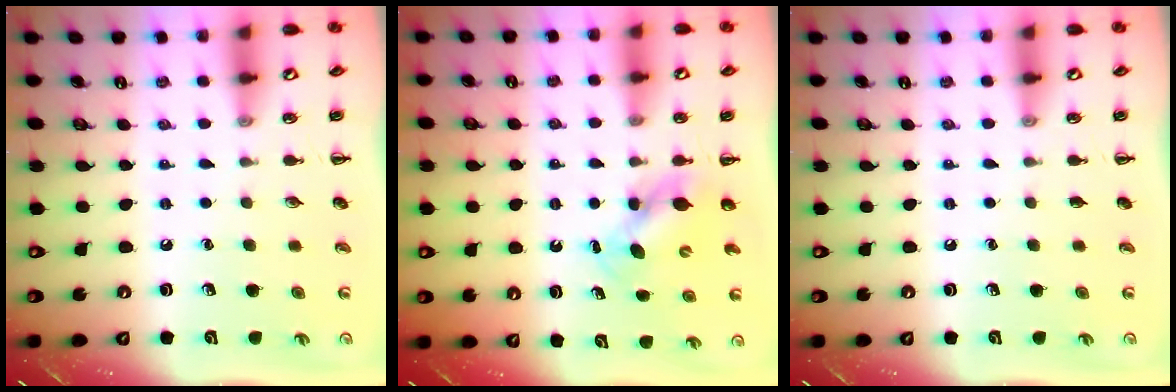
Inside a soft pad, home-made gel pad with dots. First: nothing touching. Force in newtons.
{"total": 5.6, "press": 5.6, "slide": 0.6}
{"total": 0.0}